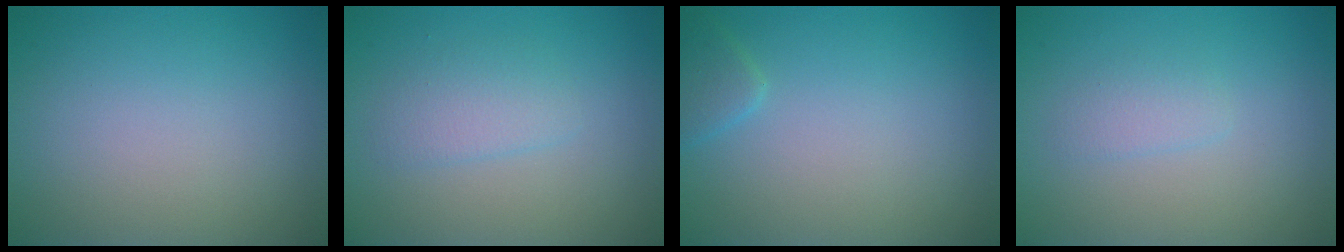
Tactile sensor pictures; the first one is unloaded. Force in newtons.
{"total": 2.0, "press": 2.0, "slide": 0.1}
{"total": 1.4, "press": 1.4, "slide": 0.1}
{"total": 1.2, "press": 1.2, "slide": 0.0}